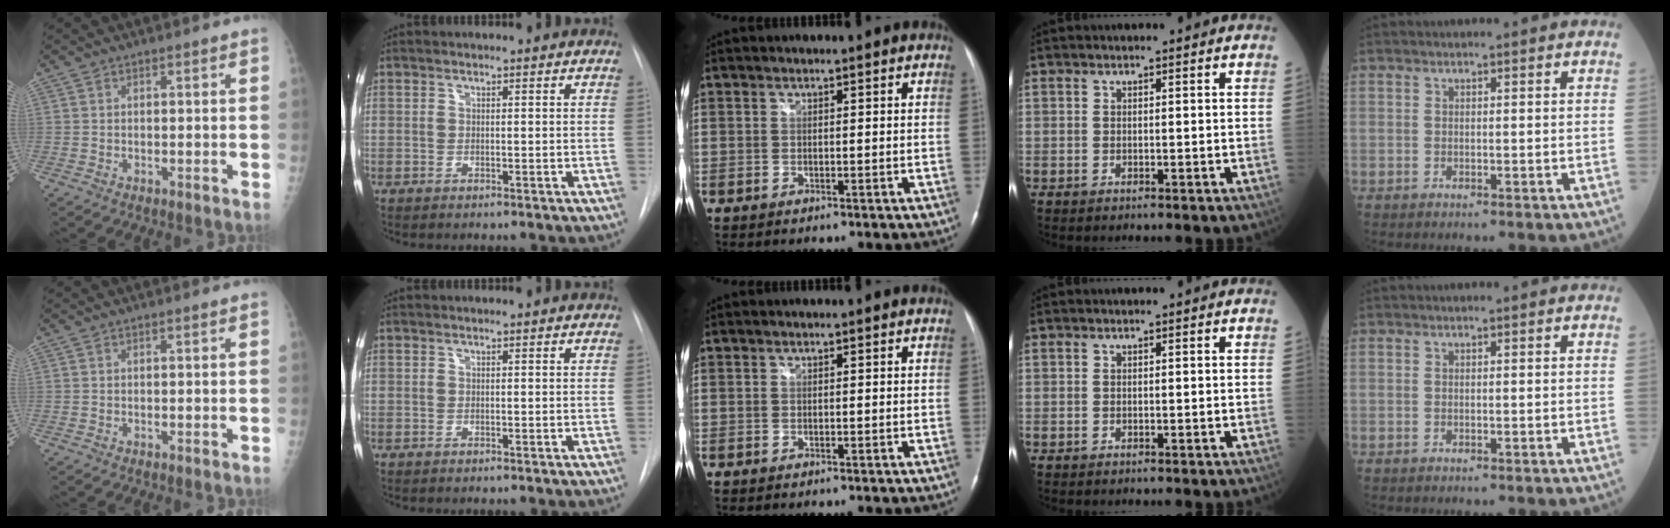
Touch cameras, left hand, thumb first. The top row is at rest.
{}